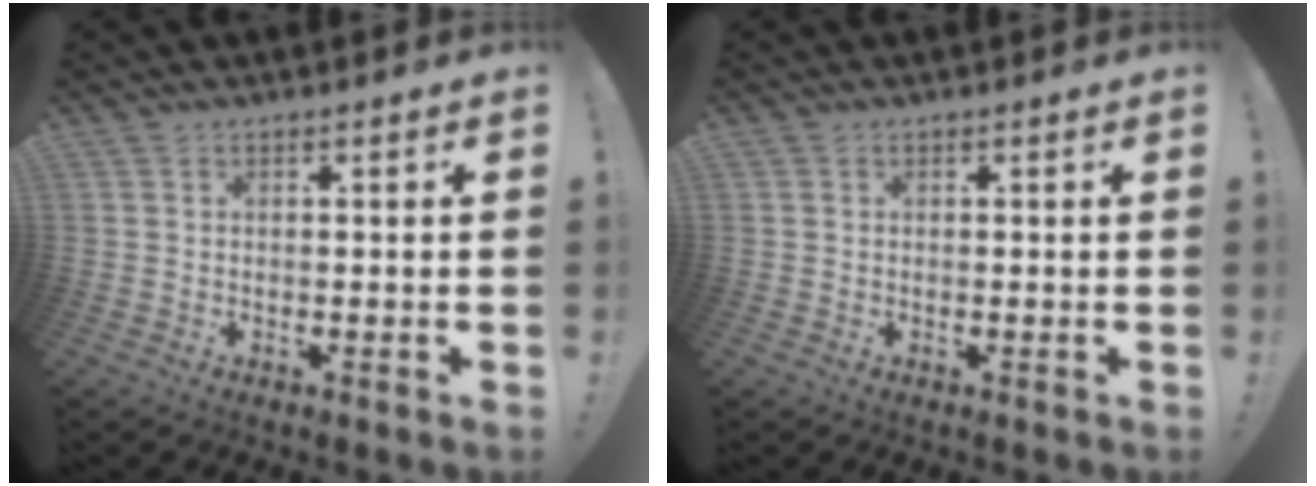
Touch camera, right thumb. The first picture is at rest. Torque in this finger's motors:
{"motor_torque": [0.13, 0.16, 0.06, -0.07, 0.00]}